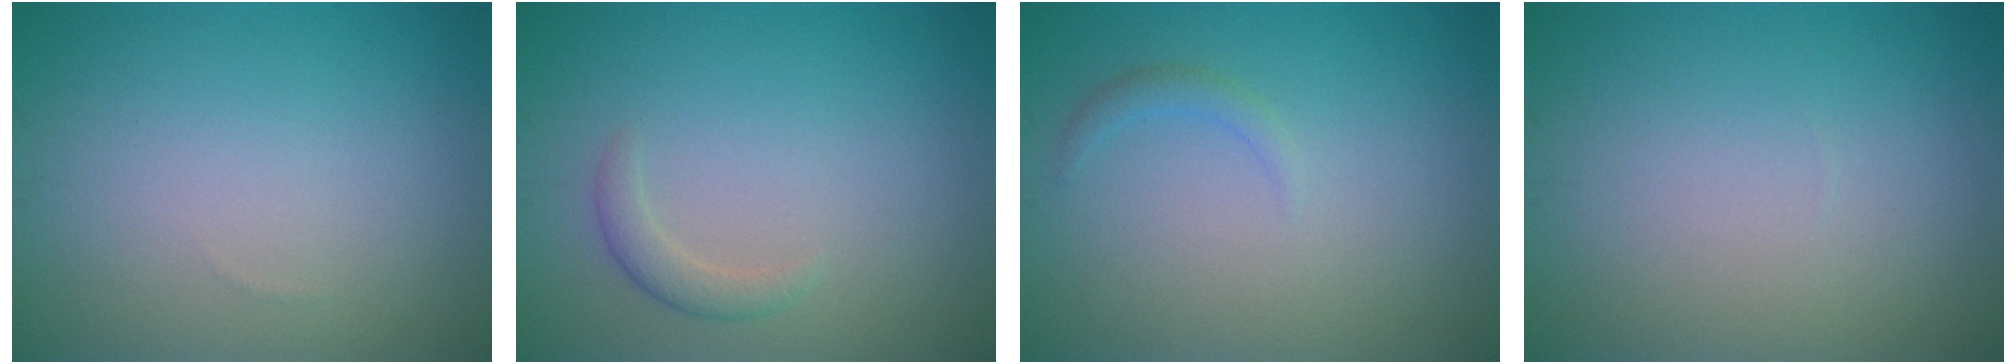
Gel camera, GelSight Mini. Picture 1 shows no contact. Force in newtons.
{"total": 1.5, "press": 1.5, "slide": 0.1}
{"total": 1.0, "press": 1.0, "slide": 0.0}
{"total": 0.0}